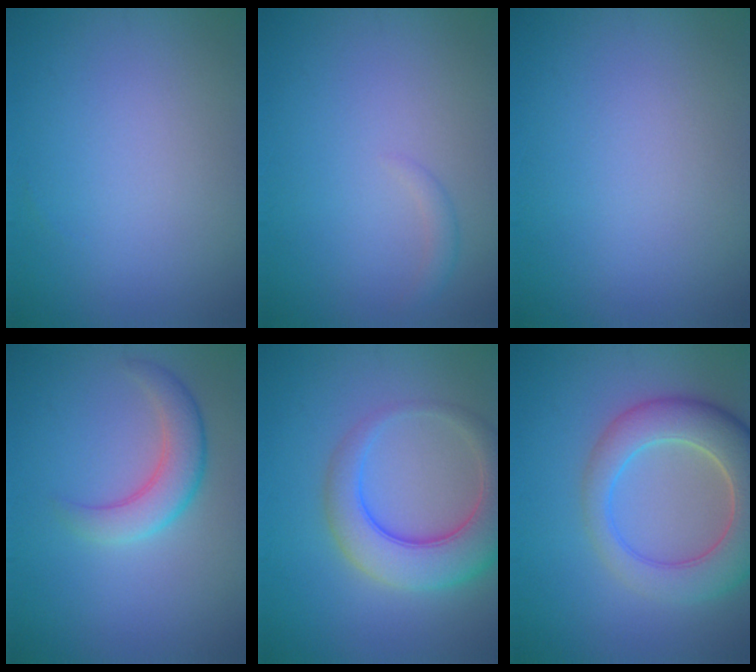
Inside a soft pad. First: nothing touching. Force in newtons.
{"total": 1.0, "press": 1.0, "slide": 0.0}
{"total": 0.0}
{"total": 3.7, "press": 3.7, "slide": 0.2}
{"total": 6.9, "press": 6.9, "slide": 0.3}
{"total": 7.8, "press": 7.8, "slide": 1.0}